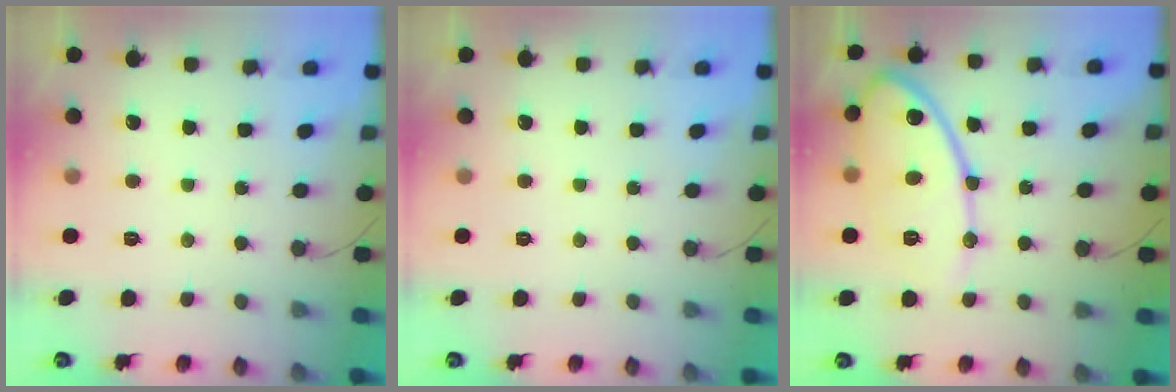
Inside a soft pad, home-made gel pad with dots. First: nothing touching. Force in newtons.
{"total": 0.0}
{"total": 14.1, "press": 14.1, "slide": 0.9}